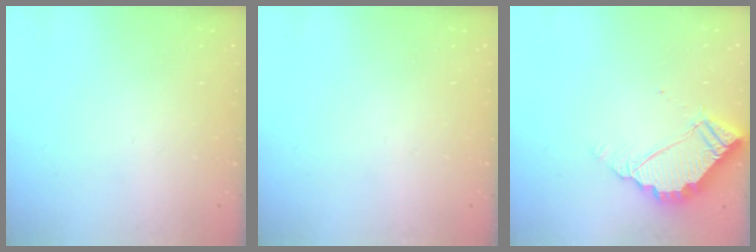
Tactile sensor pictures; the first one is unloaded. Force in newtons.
{"total": 0.0}
{"total": 5.8, "press": 5.8, "slide": 0.5}